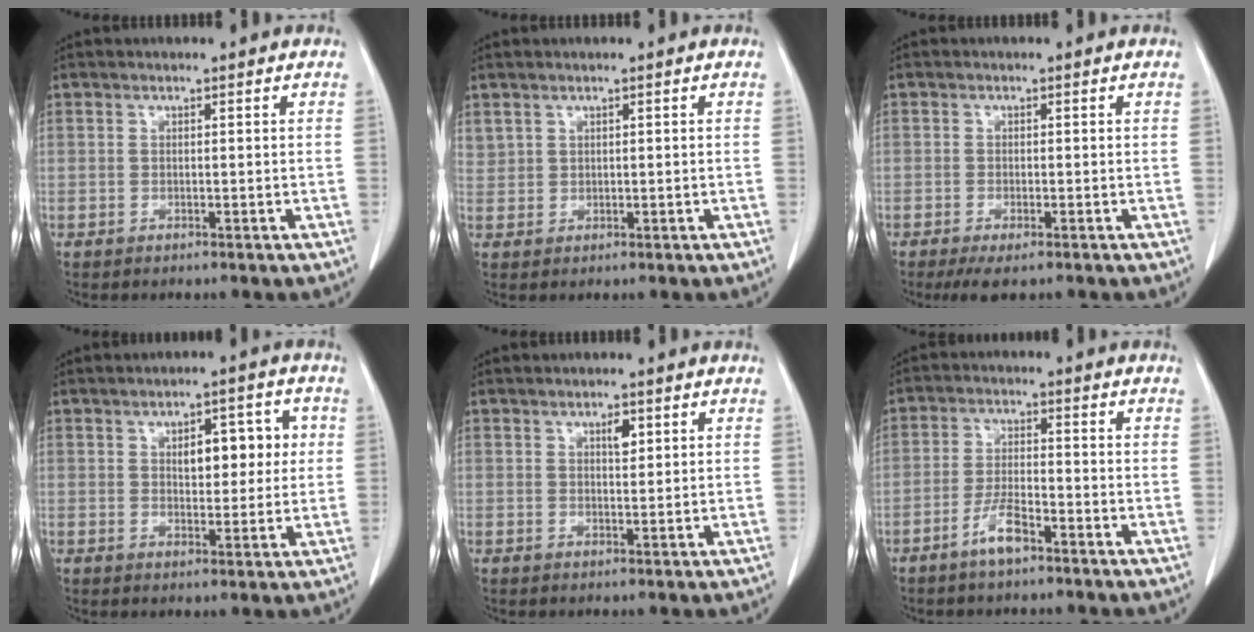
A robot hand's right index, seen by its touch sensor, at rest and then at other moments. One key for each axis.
{"total": 1.3, "fx": 1.0, "fy": 0.9, "fz": 0.3, "tx": -0.011, "ty": 0.009, "tz": 0.027}
{"total": 3.2, "fx": -2.0, "fy": 0.8, "fz": 2.3, "tx": -0.040, "ty": -0.007, "tz": -0.029}
{"total": 6.9, "fx": 1.5, "fy": 3.3, "fz": 5.9, "tx": -0.075, "ty": 0.018, "tz": 0.025}
{"total": 2.0, "fx": 0.9, "fy": 0.8, "fz": 1.6, "tx": -0.026, "ty": -0.002, "tz": 0.016}
{"total": 4.8, "fx": -3.1, "fy": 1.0, "fz": 3.5, "tx": -0.072, "ty": 0.000, "tz": -0.058}